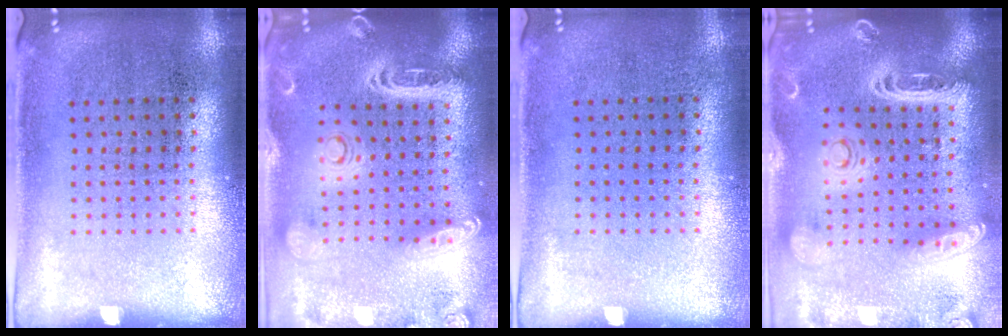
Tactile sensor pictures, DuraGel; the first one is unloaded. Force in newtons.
{"total": 2.8, "press": 2.4, "slide": 1.4}
{"total": 0.0}
{"total": 3.0, "press": 2.6, "slide": 1.6}